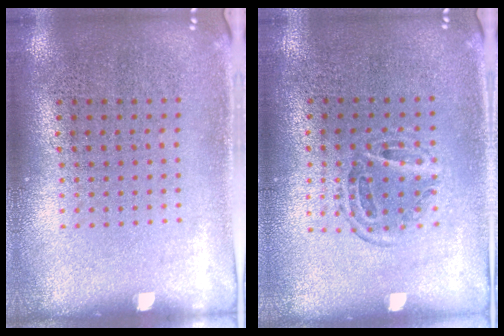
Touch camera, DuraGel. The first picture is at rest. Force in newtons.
{"total": 1.1, "press": 0.9, "slide": 0.6}